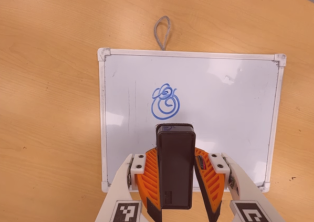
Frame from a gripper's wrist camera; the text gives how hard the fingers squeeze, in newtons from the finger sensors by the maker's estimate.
{"total": 6.1, "left": 5.0, "right": 7.2}